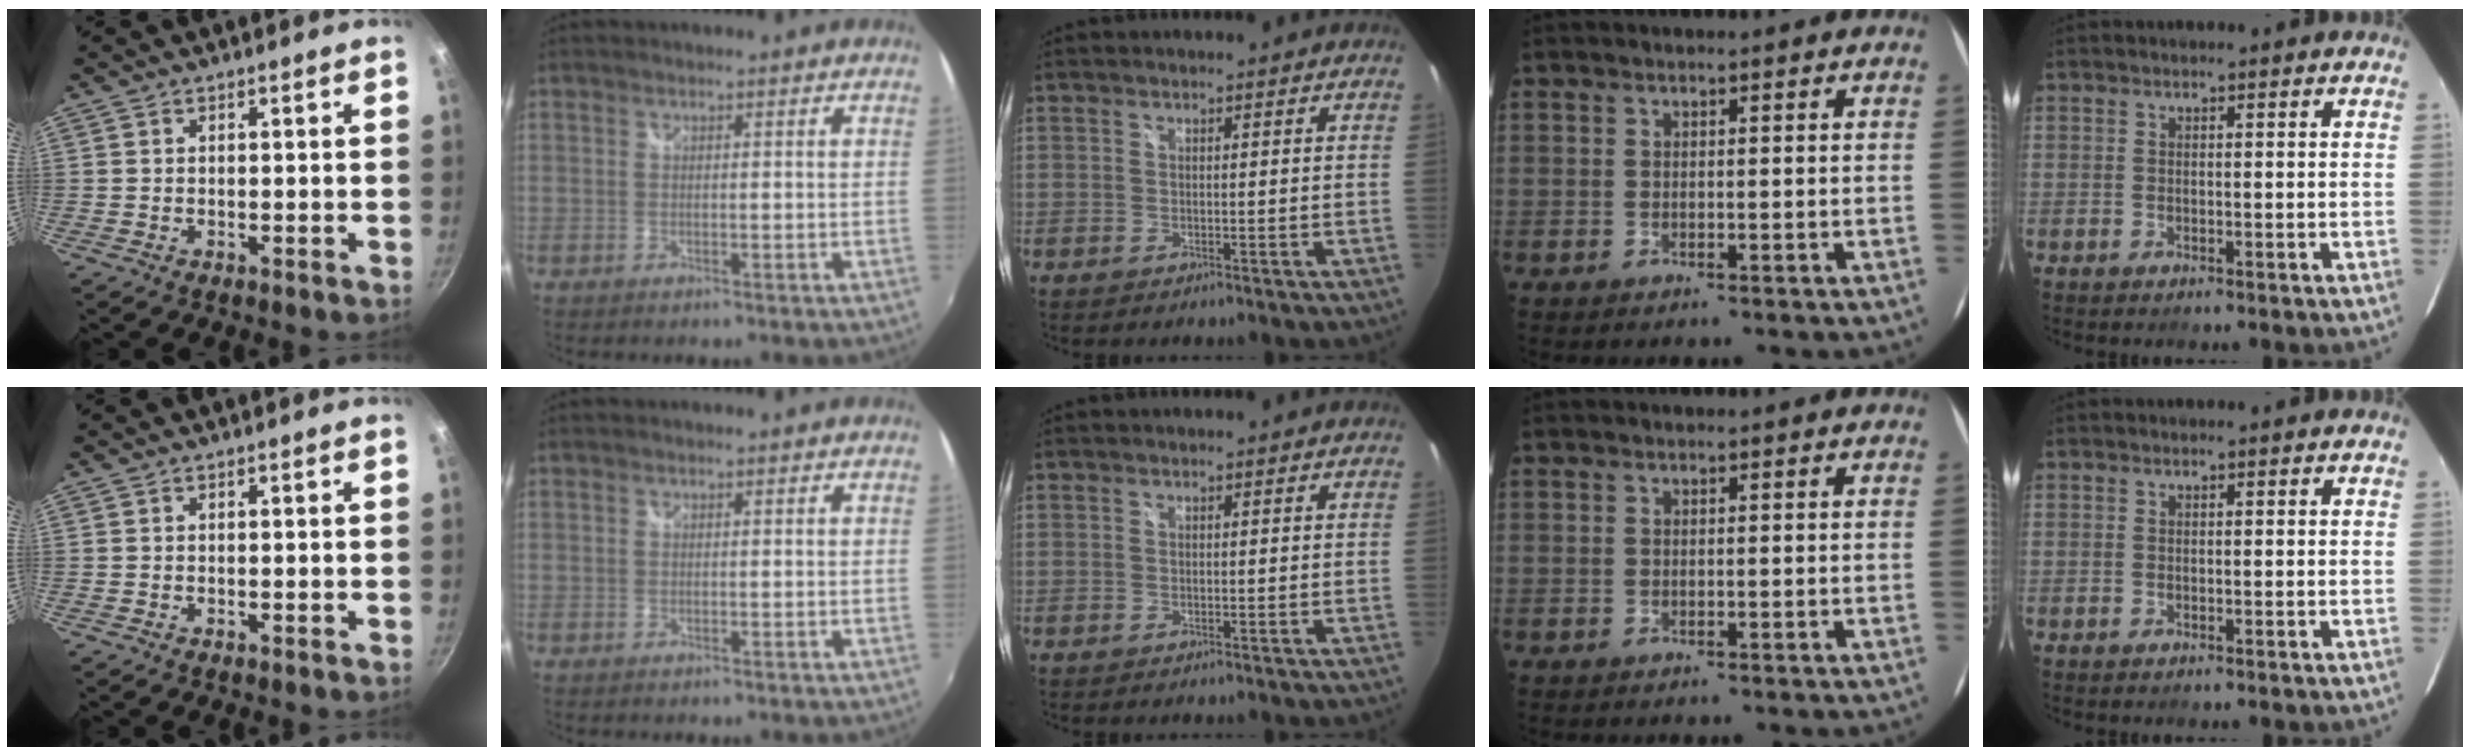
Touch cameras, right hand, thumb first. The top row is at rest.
{}